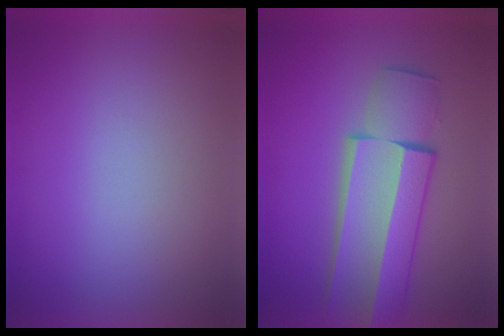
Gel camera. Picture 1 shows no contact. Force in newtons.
{"total": 6.8}